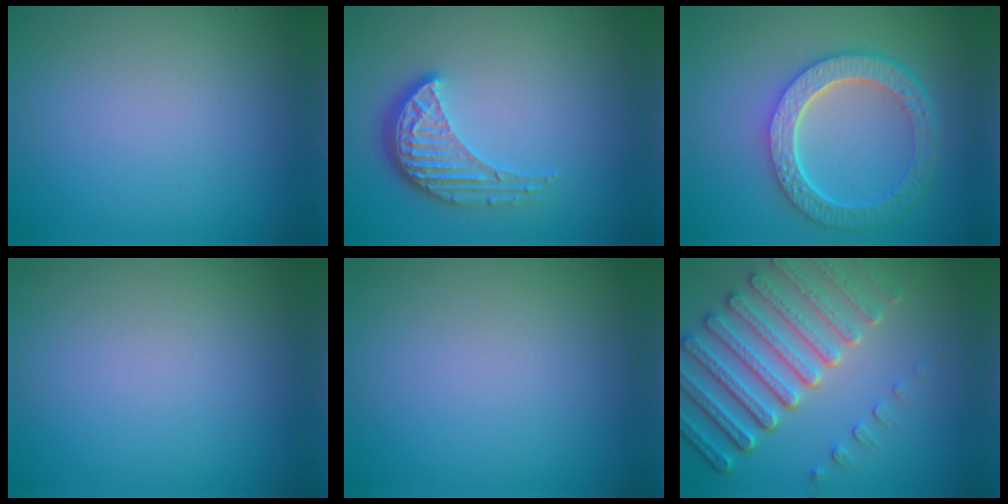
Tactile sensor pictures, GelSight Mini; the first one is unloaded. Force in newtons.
{"total": 4.1, "press": 3.2, "slide": 2.7}
{"total": 6.1, "press": 4.6, "slide": 4.1}
{"total": 0.0}
{"total": 0.0}
{"total": 7.7, "press": 5.7, "slide": 5.2}